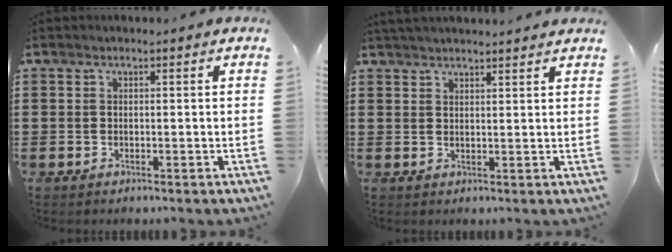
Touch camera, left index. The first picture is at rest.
{"total": 2.2, "force": [2.2, -0.1, 0.3], "torque": [-0.012, 0.000, 0.043]}